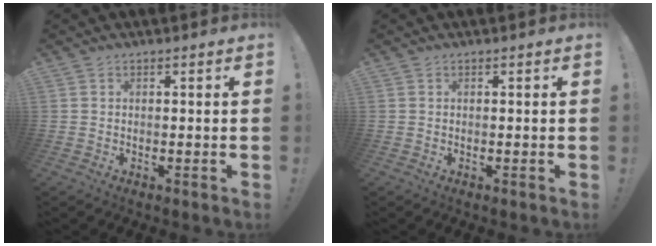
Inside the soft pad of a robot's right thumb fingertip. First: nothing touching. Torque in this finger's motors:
{"motor_torque": [0.00, 0.00, -0.05, 0.01, 0.03]}